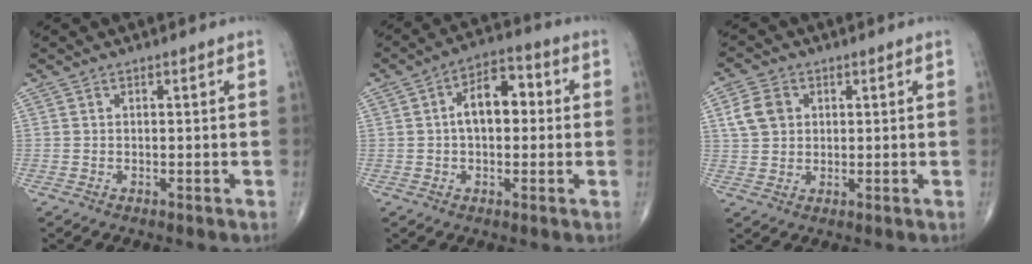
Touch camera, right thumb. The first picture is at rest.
{"total": 9.0, "force": [0.8, 5.2, 7.4], "torque": [-0.098, 0.025, 0.002]}
{"total": 5.8, "force": [1.6, 4.6, 3.2], "torque": [-0.048, 0.001, 0.029]}